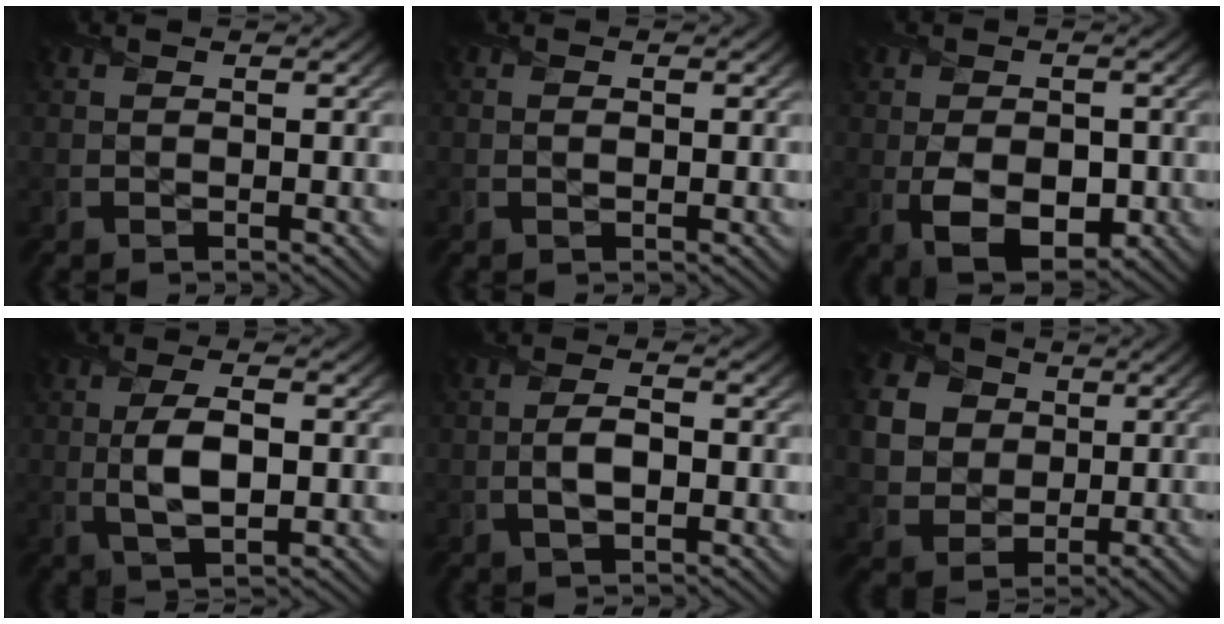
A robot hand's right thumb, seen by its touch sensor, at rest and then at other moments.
{"total": 0.7, "force": [0.1, 0.2, 0.6], "torque": [-0.013, 0.003, 0.003]}
{"total": 7.3, "force": [-1.4, 4.7, 5.4], "torque": [-0.101, -0.018, -0.018]}
{"total": 6.4, "force": [-0.3, 2.5, 5.8], "torque": [-0.125, 0.003, -0.006]}
{"total": 3.7, "force": [-0.7, 1.5, 3.3], "torque": [-0.073, 0.004, -0.015]}
{"total": 8.2, "force": [1.2, 7.1, 3.9], "torque": [-0.126, -0.001, 0.018]}